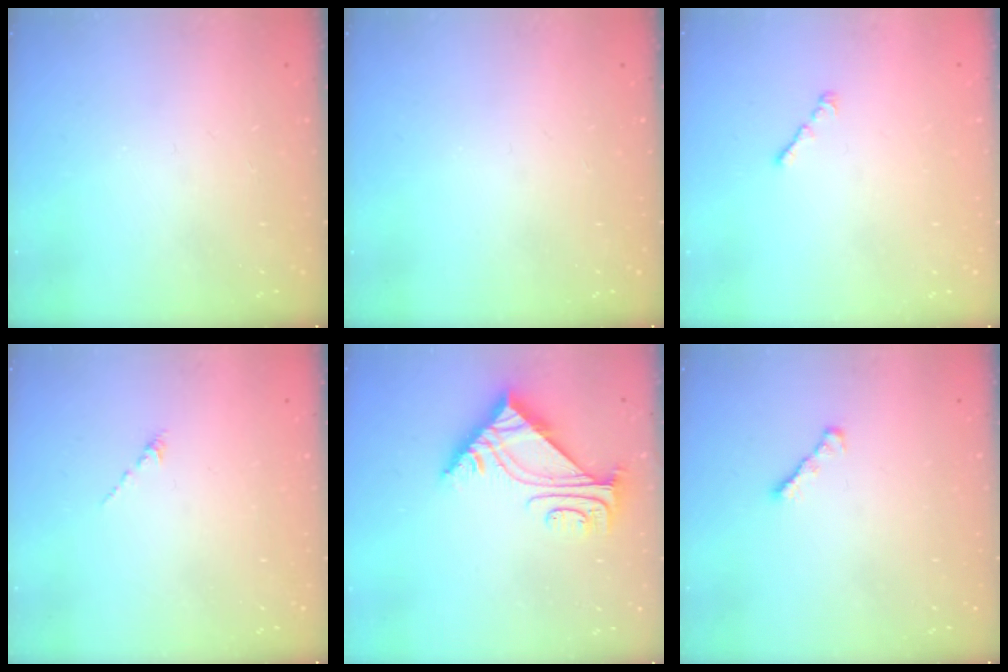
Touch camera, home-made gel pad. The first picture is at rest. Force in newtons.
{"total": 0.0}
{"total": 1.0, "press": 0.9, "slide": 0.5}
{"total": 0.0}
{"total": 7.0, "press": 6.9, "slide": 0.9}
{"total": 2.5, "press": 2.4, "slide": 0.6}